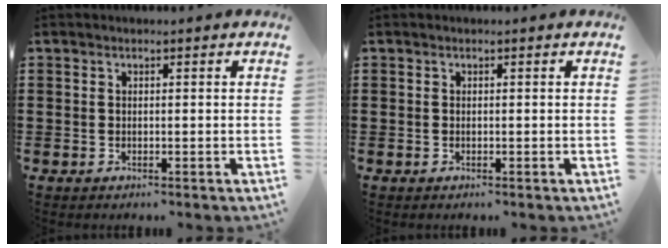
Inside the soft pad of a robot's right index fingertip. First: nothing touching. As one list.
[{"total": 0.0}]